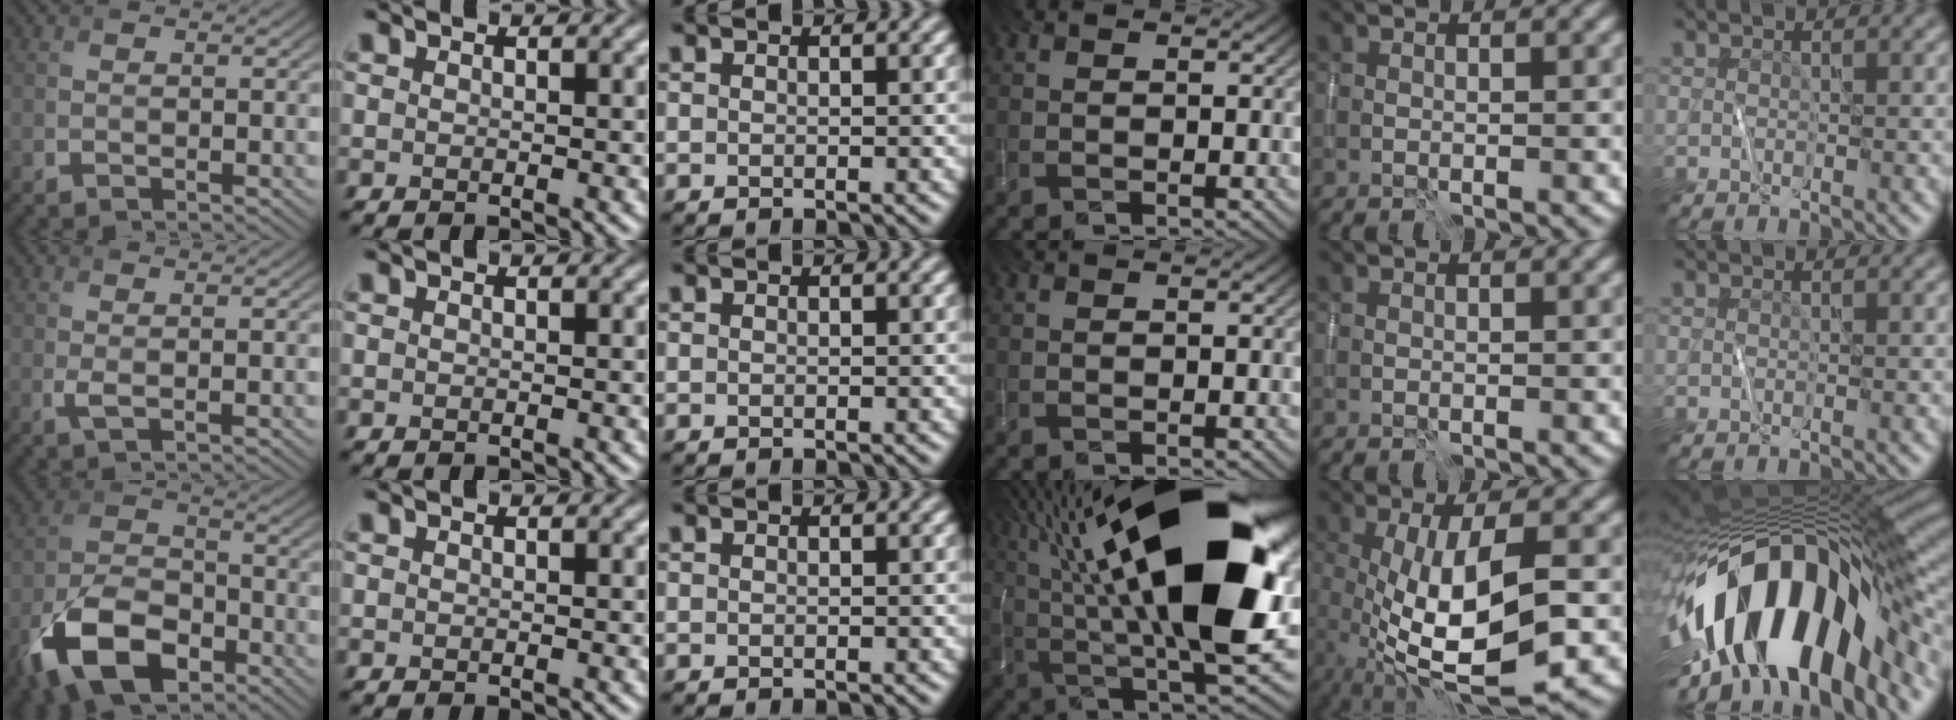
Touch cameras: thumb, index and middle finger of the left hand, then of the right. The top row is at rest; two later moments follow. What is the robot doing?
{"motion": "wipe", "object": "whiteboard"}